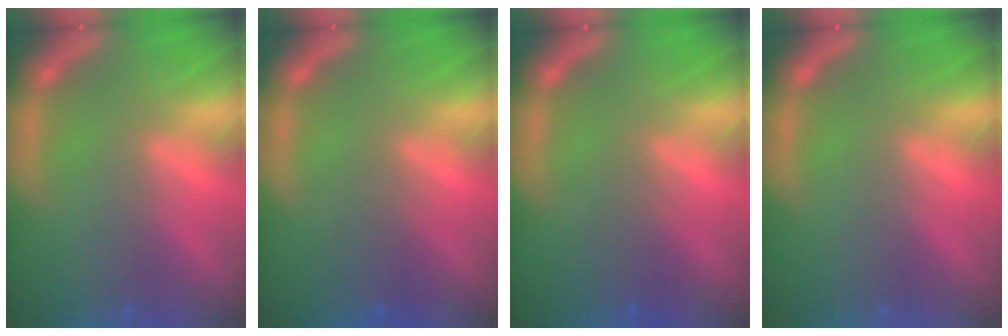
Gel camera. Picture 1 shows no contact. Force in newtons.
{"total": 2.0}
{"total": 2.0}
{"total": 0.0}